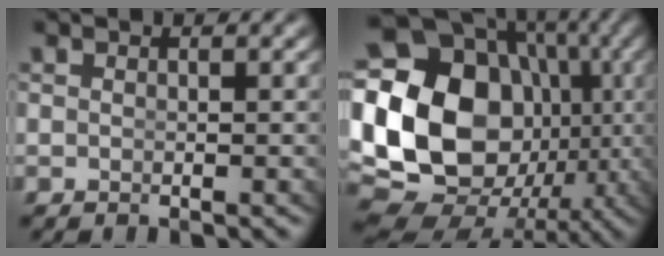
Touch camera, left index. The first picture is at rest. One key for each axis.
{"total": 24.0, "fx": -1.8, "fy": 19.0, "fz": 14.6, "tx": -0.312, "ty": -0.077, "tz": -0.009}